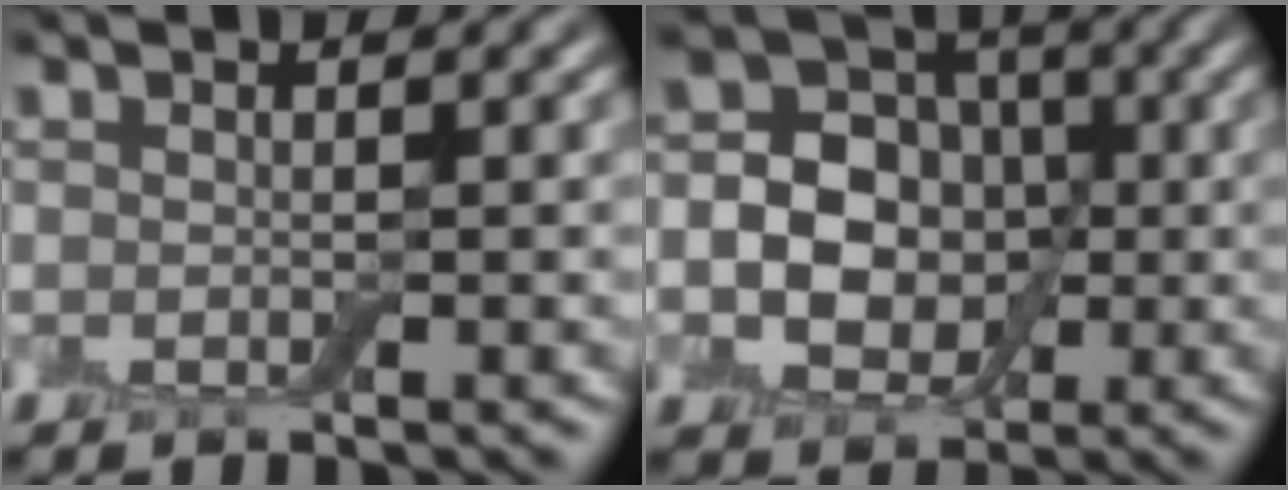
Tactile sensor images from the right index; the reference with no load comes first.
{"total": 6.8, "force": [-0.4, 5.6, 3.8], "torque": [-0.041, 0.004, -0.027]}